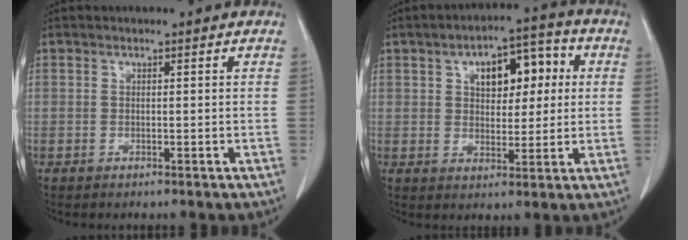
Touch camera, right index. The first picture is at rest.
{"total": 10.9, "force": [2.8, 5.9, 8.7], "torque": [-0.131, 0.034, 0.046]}